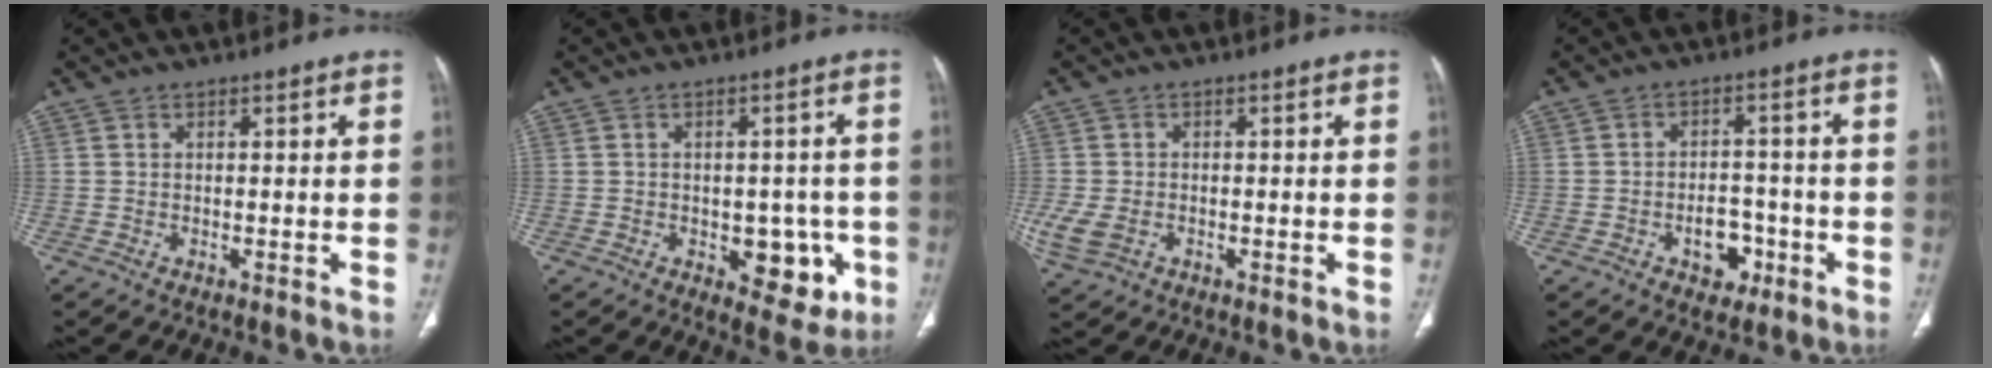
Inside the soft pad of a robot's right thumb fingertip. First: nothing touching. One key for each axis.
{"total": 9.0, "fx": -2.7, "fy": 5.5, "fz": 6.6, "tx": -0.039, "ty": 0.005, "tz": -0.025}
{"total": 5.2, "fx": -1.5, "fy": 3.6, "fz": 3.5, "tx": -0.088, "ty": 0.000, "tz": -0.022}
{"total": 6.2, "fx": -2.7, "fy": 4.3, "fz": 3.7, "tx": -0.028, "ty": 0.026, "tz": -0.035}